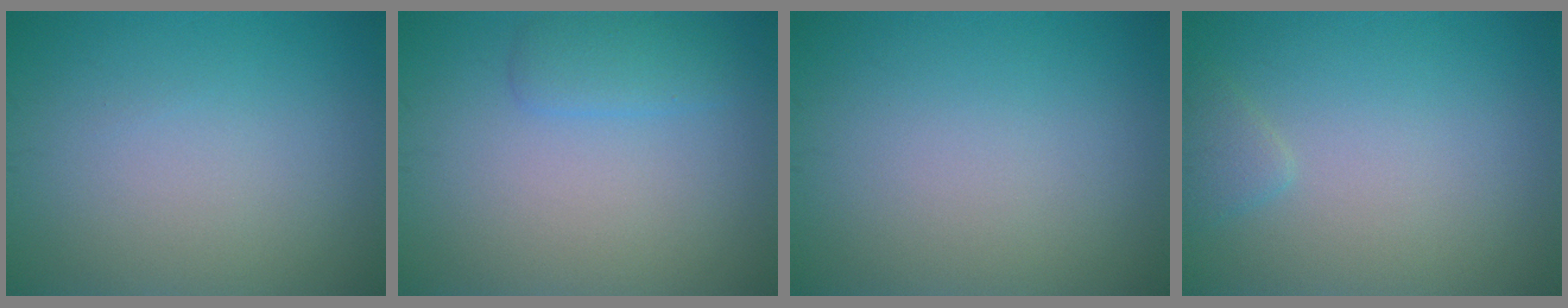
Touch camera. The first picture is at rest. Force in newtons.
{"total": 1.8, "press": 1.8, "slide": 0.2}
{"total": 0.0}
{"total": 1.1, "press": 1.1, "slide": 0.1}